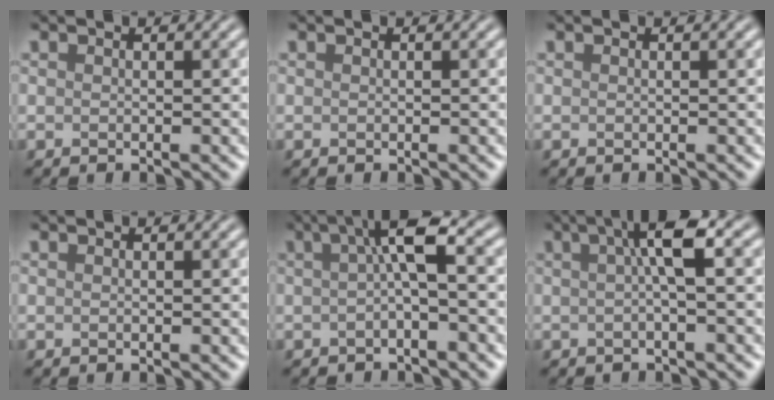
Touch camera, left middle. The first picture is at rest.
{"total": 0.0}
{"total": 0.0}
{"total": 0.0}
{"total": 4.3, "force": [0.4, 0.8, 4.2], "torque": [-0.070, 0.012, 0.001]}
{"total": 3.9, "force": [0.7, 0.6, 3.8], "torque": [-0.061, 0.009, 0.006]}